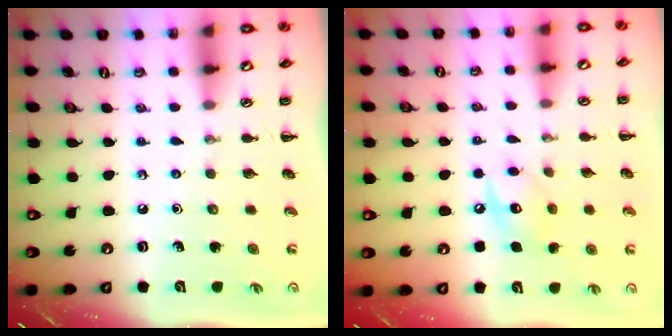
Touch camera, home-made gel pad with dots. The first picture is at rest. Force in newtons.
{"total": 9.1, "press": 9.1, "slide": 0.8}